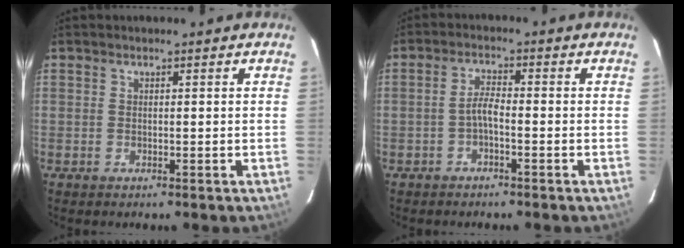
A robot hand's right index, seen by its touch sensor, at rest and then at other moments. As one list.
[{"total": 2.5, "force": [-1.3, 0.5, 2.1], "torque": [-0.047, 0.009, -0.029]}]